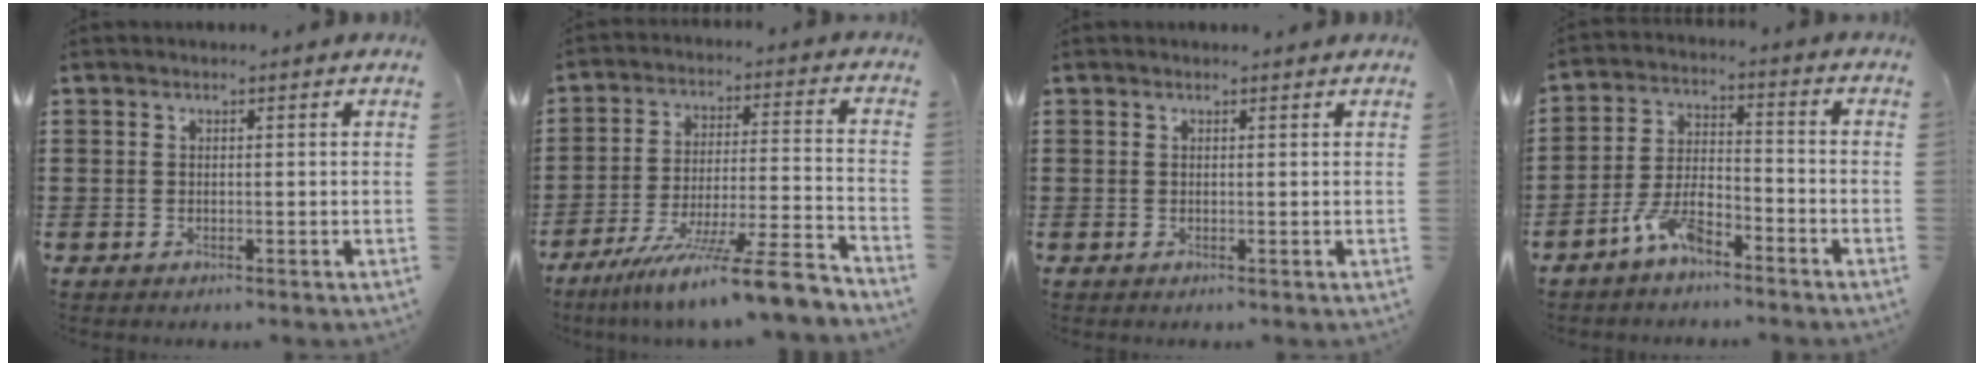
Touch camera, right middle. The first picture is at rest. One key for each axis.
{"total": 12.2, "fx": -10.0, "fy": -0.1, "fz": 7.1, "tx": -0.114, "ty": 0.016, "tz": -0.184}
{"total": 0.0}
{"total": 6.6, "fx": -5.4, "fy": 1.9, "fz": 3.3, "tx": -0.081, "ty": 0.005, "tz": -0.108}